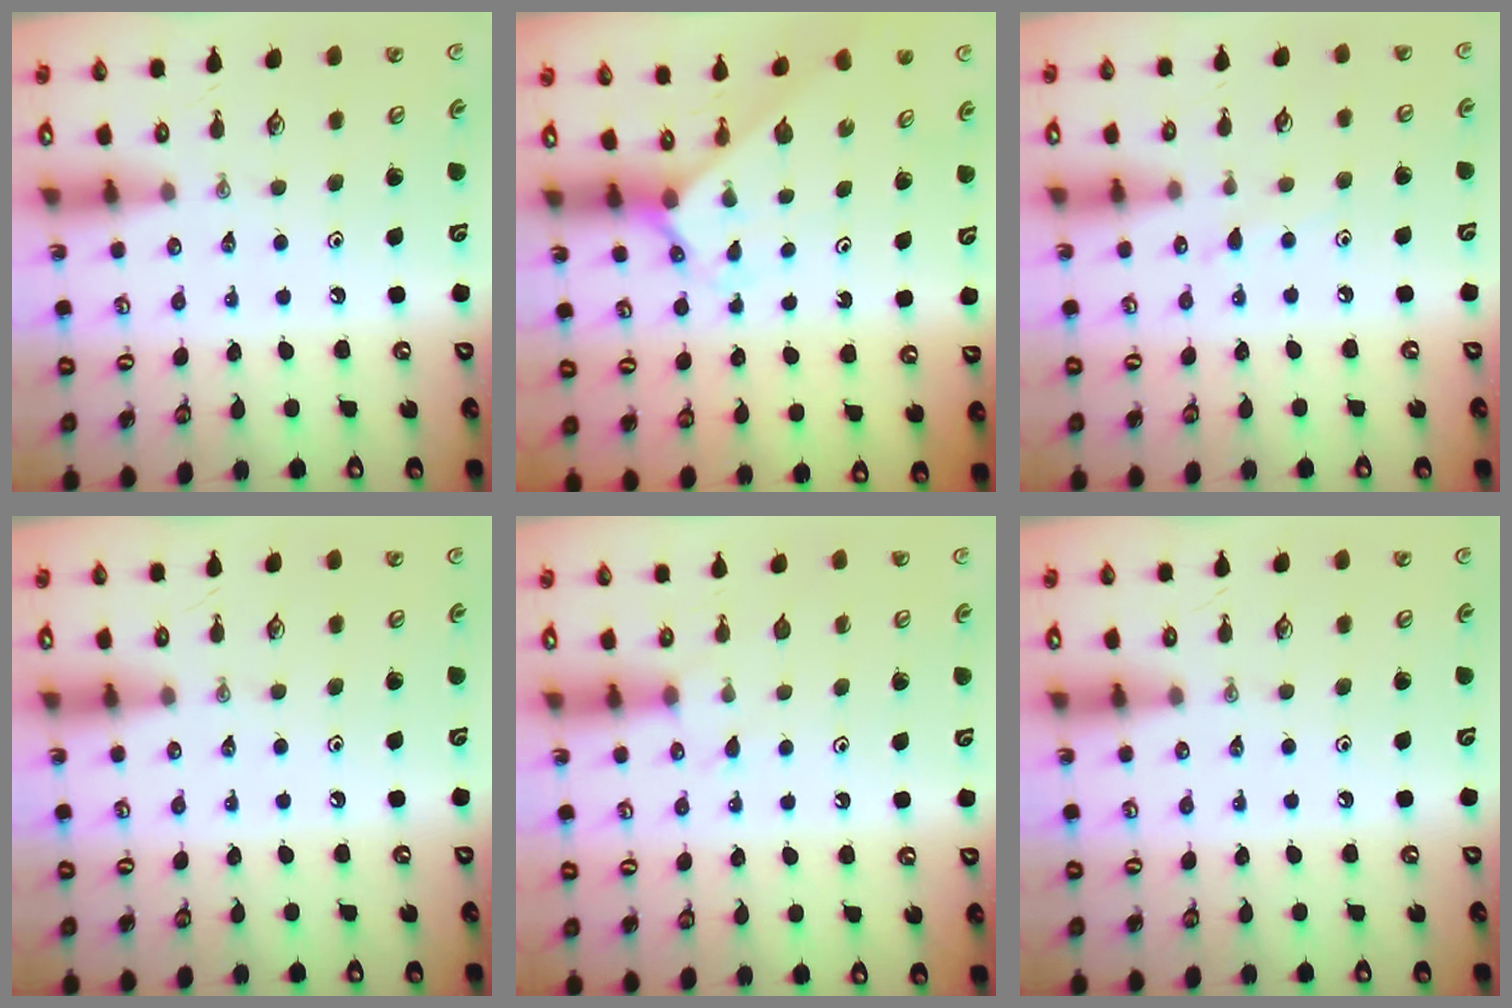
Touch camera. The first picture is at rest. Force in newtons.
{"total": 2.5, "press": 2.5, "slide": 0.2}
{"total": 5.3, "press": 5.3, "slide": 0.6}
{"total": 0.0}
{"total": 5.6, "press": 5.6, "slide": 0.5}
{"total": 0.0}